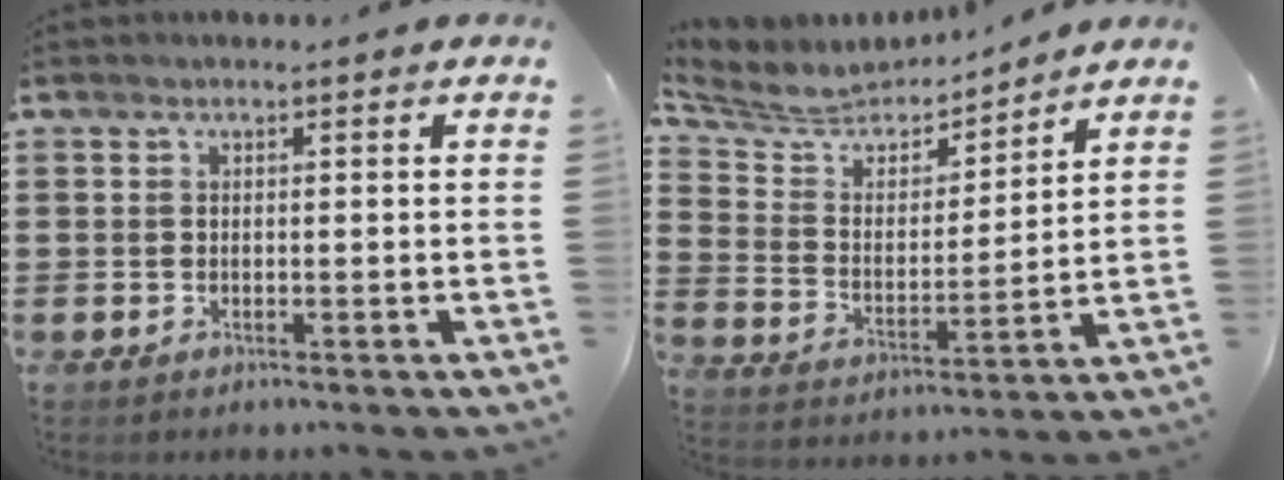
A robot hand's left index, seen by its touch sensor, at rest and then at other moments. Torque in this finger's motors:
{"motor_torque": [0.45, 0.42, 0.14, 0.08]}